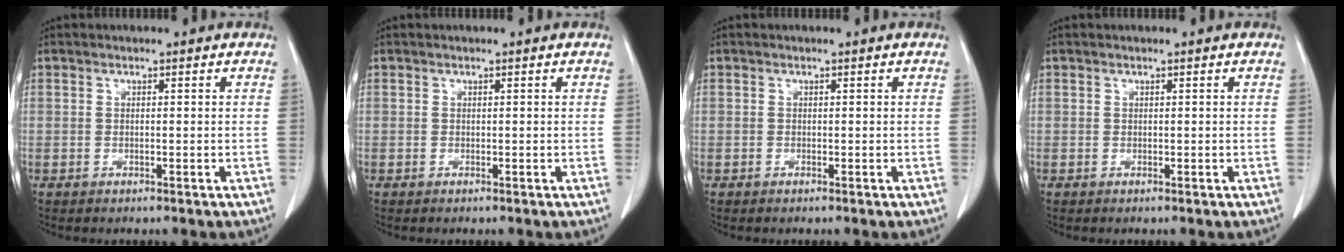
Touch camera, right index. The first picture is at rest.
{"total": 0.0}
{"total": 0.0}
{"total": 0.0}